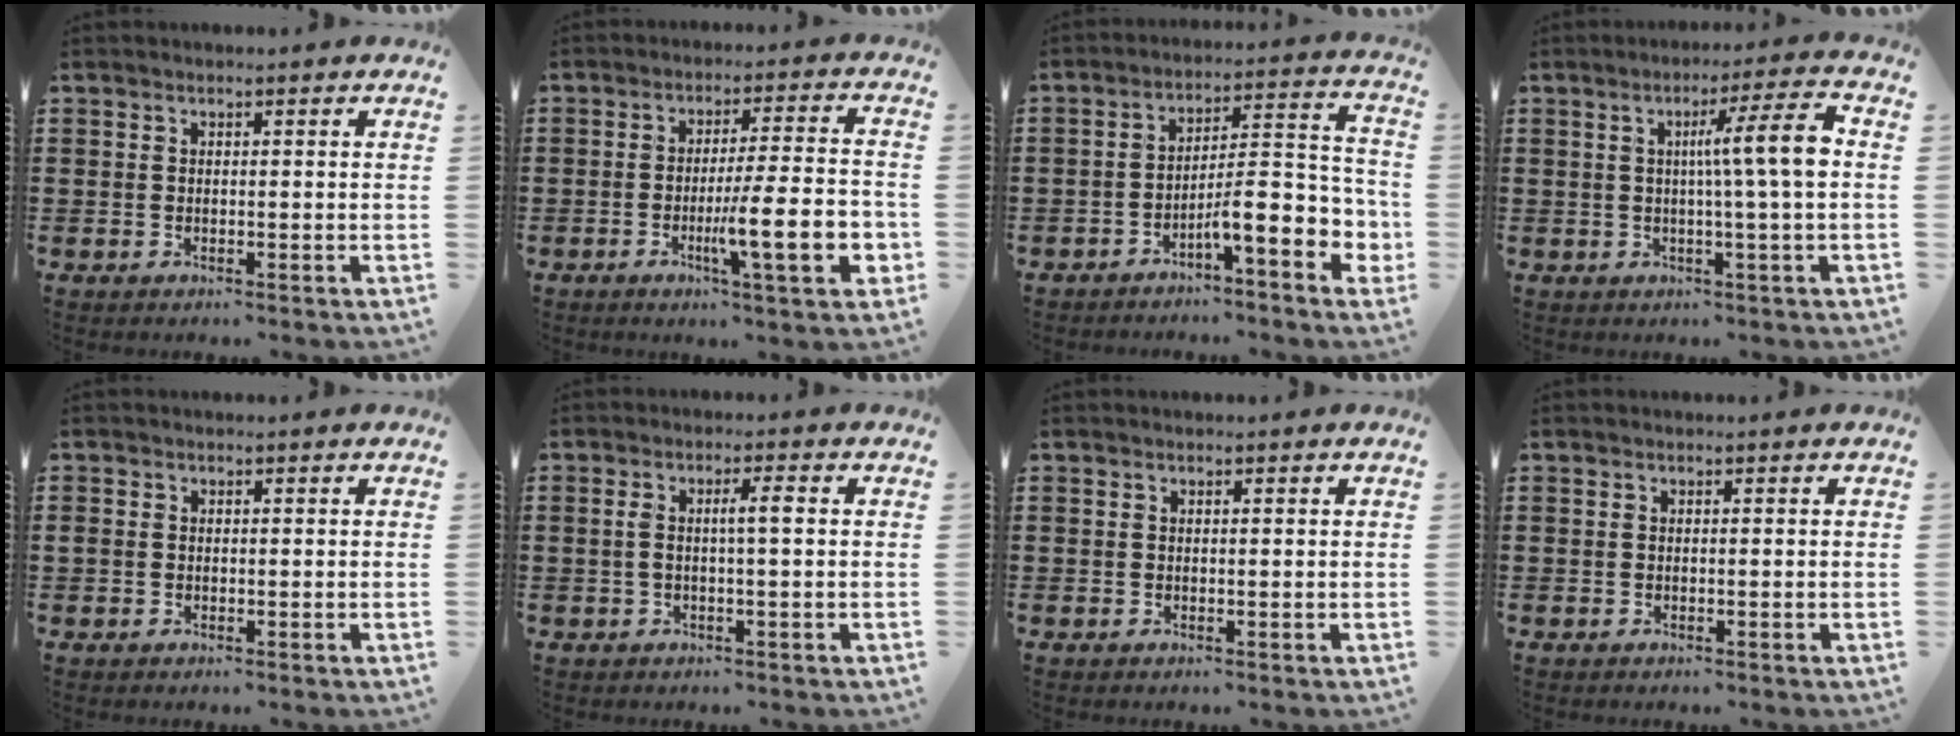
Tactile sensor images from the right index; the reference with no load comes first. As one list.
[{"total": 12.1, "force": [-3.3, 1.8, 11.5], "torque": [-0.193, -0.011, -0.058]}, {"total": 9.5, "force": [-4.5, 2.4, 8.0], "torque": [-0.125, -0.022, -0.088]}, {"total": 8.5, "force": [0.8, -0.2, 8.5], "torque": [-0.139, -0.007, 0.000]}, {"total": 0.7, "force": [-0.1, 0.7, 0.2], "torque": [-0.005, 0.005, -0.003]}, {"total": 3.2, "force": [0.1, 0.1, 3.2], "torque": [-0.062, 0.001, -0.003]}, {"total": 0.0}, {"total": 0.0}]